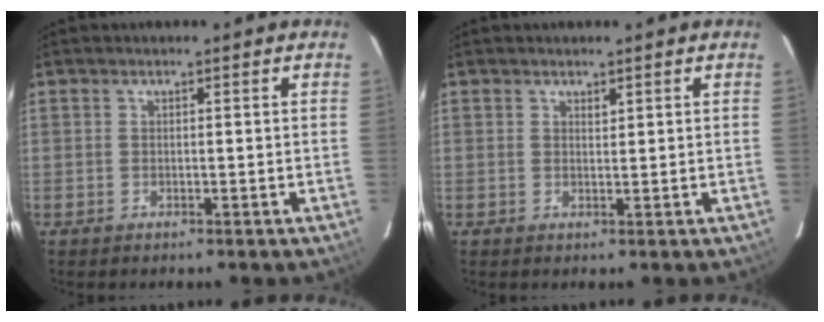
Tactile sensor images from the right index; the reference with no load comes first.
{"total": 0.7, "force": [0.5, 0.2, 0.4], "torque": [-0.009, -0.002, 0.010]}